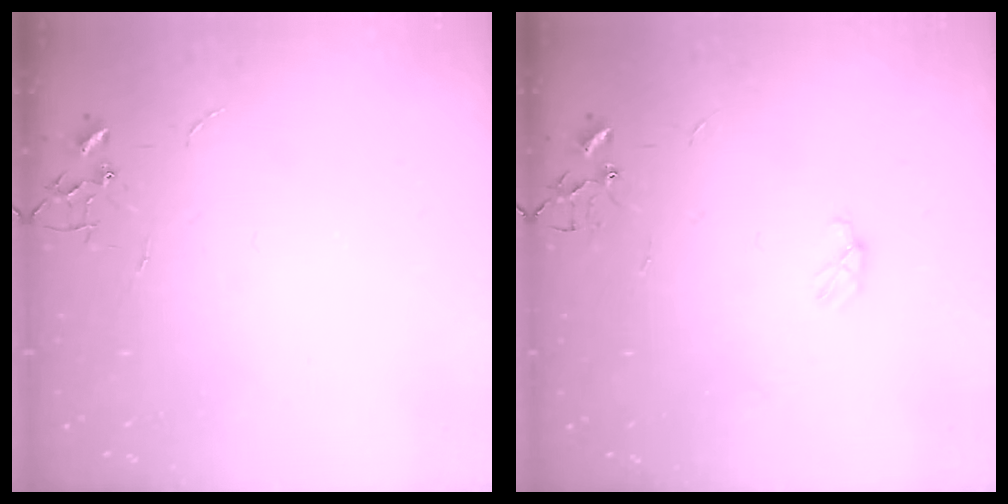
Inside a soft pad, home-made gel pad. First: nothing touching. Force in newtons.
{"total": 4.3, "press": 4.3, "slide": 0.6}